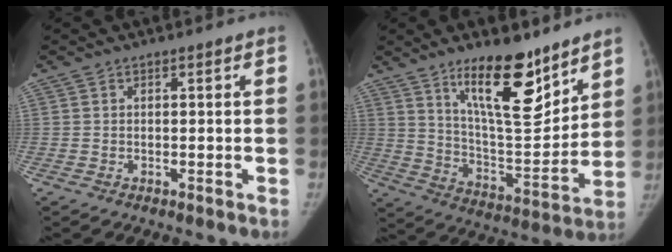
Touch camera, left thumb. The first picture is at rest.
{"total": 18.1, "force": [12.1, 5.9, 12.1], "torque": [-0.152, -0.091, 0.211]}